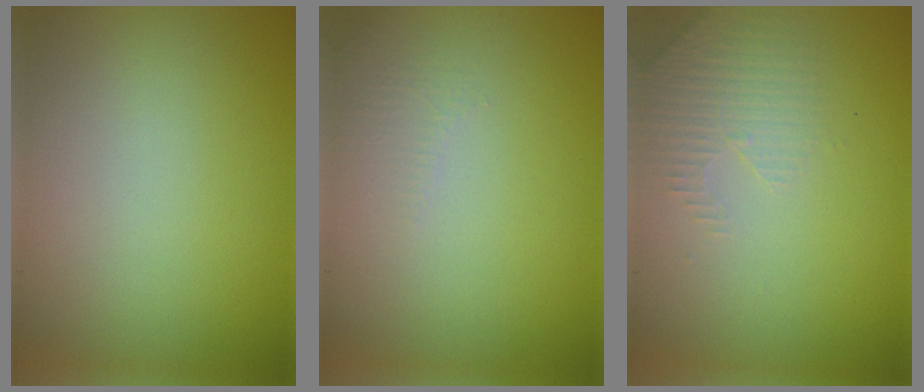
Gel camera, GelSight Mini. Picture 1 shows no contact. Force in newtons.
{"total": 1.4, "press": 1.3, "slide": 0.4}
{"total": 2.3, "press": 2.2, "slide": 0.6}